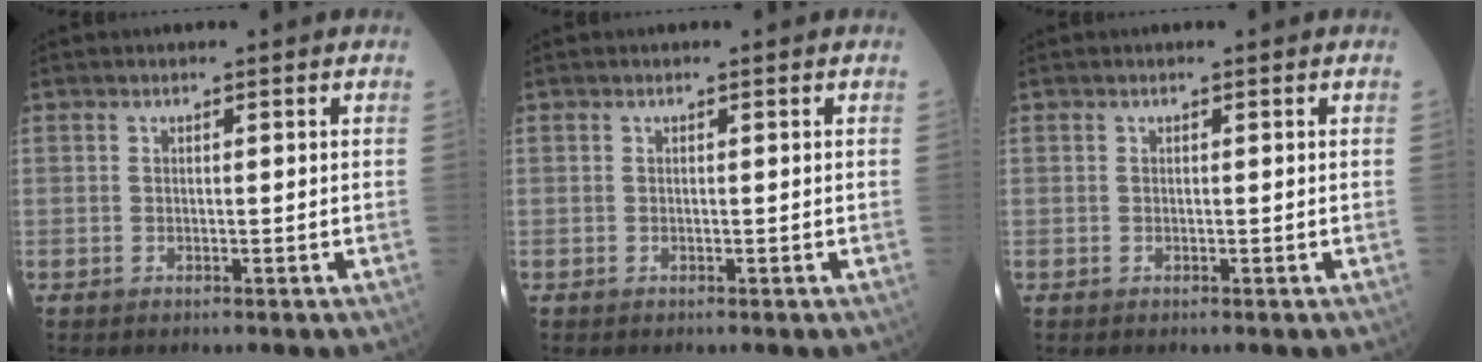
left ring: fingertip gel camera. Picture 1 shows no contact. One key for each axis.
{"total": 0.0}
{"total": 0.0}